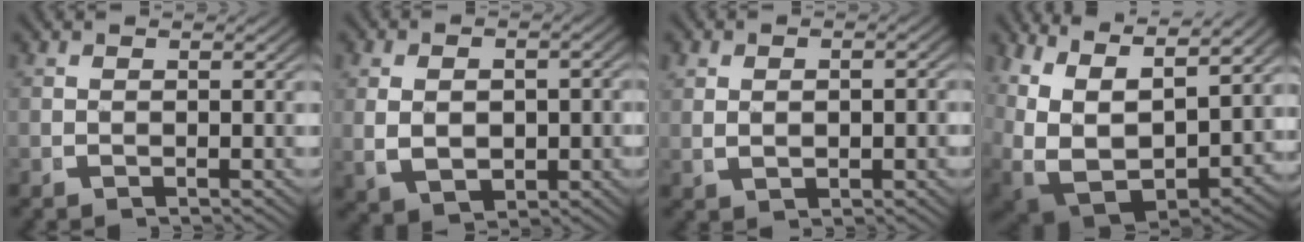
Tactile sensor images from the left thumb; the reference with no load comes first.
{"total": 5.3, "force": [-0.4, 3.8, 3.7], "torque": [-0.077, -0.024, 0.012]}
{"total": 1.8, "force": [0.2, 1.1, 1.4], "torque": [-0.028, -0.008, 0.013]}
{"total": 14.5, "force": [-1.1, 10.7, 9.8], "torque": [-0.239, -0.082, 0.004]}